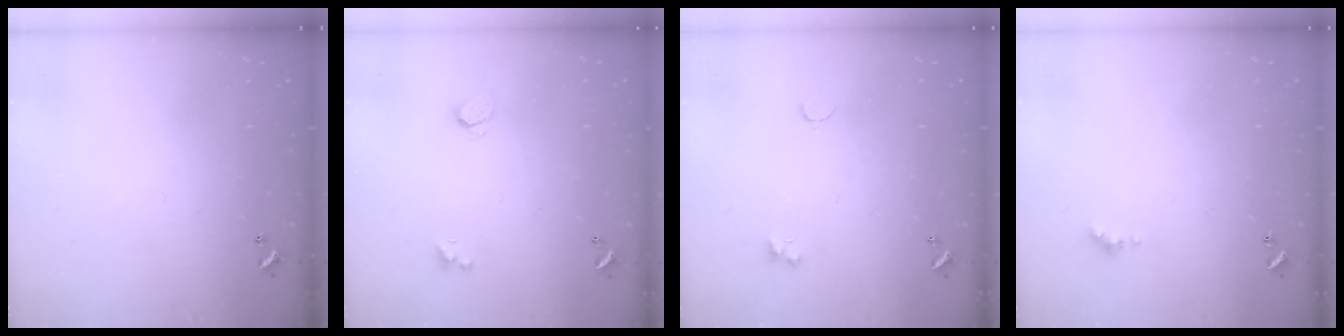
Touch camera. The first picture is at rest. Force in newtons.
{"total": 0.6, "press": 0.5, "slide": 0.4}
{"total": 1.4, "press": 1.3, "slide": 0.5}
{"total": 1.0, "press": 0.9, "slide": 0.5}